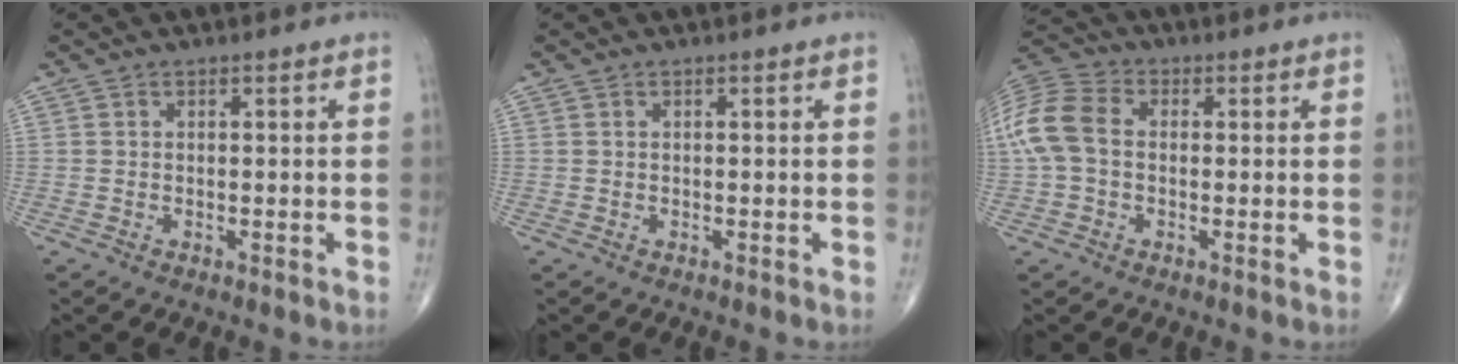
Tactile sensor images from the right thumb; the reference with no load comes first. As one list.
[{"total": 0.0}, {"total": 10.9, "force": [0.1, 7.6, 7.7], "torque": [-0.172, 0.029, -0.005]}]